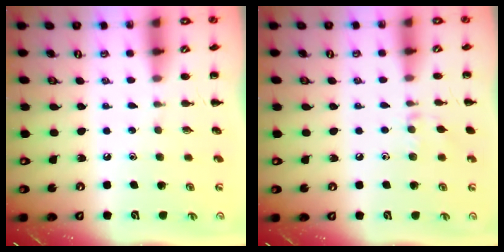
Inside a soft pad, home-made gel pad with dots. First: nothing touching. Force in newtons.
{"total": 6.7, "press": 6.5, "slide": 1.7}